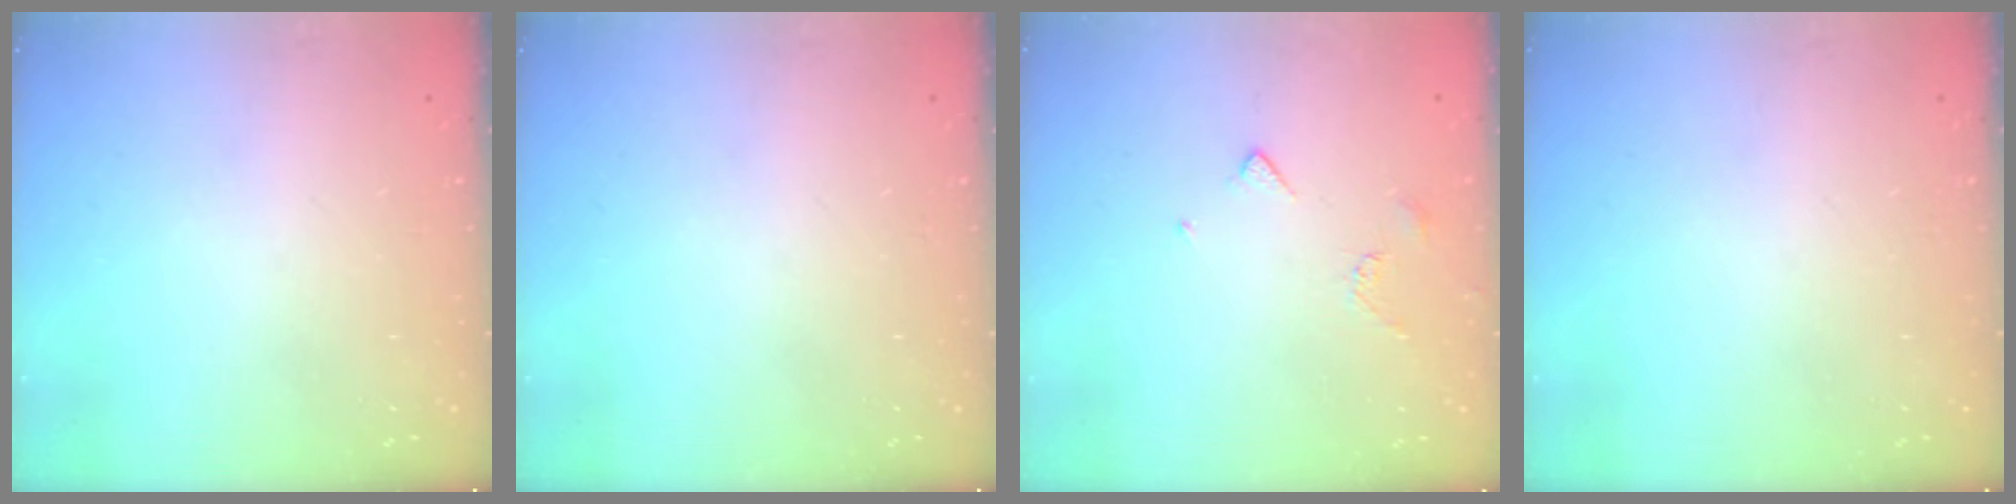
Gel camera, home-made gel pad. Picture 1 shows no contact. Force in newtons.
{"total": 0.0}
{"total": 3.5, "press": 3.4, "slide": 0.7}
{"total": 0.0}